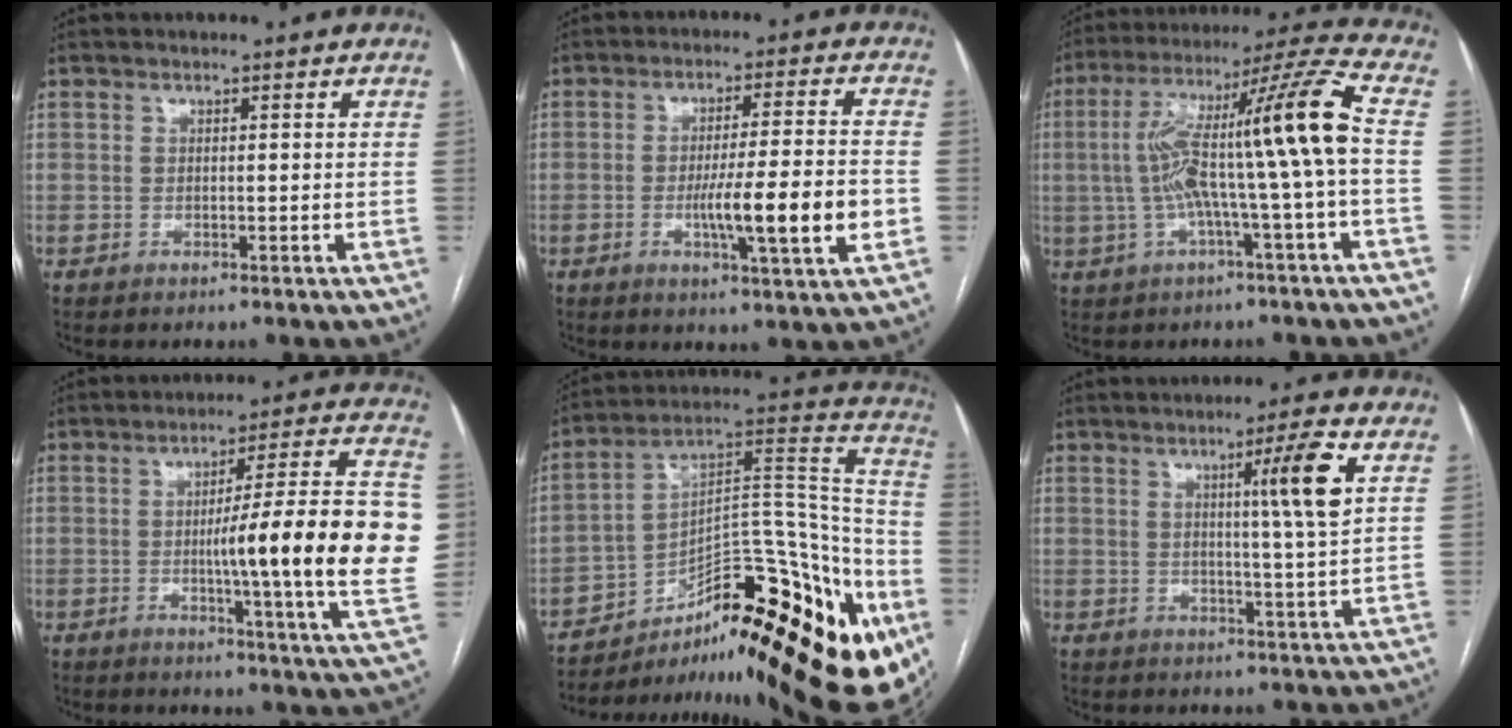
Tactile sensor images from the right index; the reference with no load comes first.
{"total": 11.5, "force": [-2.7, -0.3, 11.2], "torque": [-0.179, -0.011, -0.046]}
{"total": 16.1, "force": [-0.7, -1.2, 16.0], "torque": [-0.277, 0.037, -0.018]}
{"total": 19.6, "force": [-1.3, -0.4, 19.6], "torque": [-0.236, 0.007, -0.023]}
{"total": 33.8, "force": [-18.8, 9.8, 26.4], "torque": [-0.299, 0.015, -0.267]}
{"total": 7.6, "force": [2.5, -1.5, 7.0], "torque": [-0.109, -0.006, 0.040]}